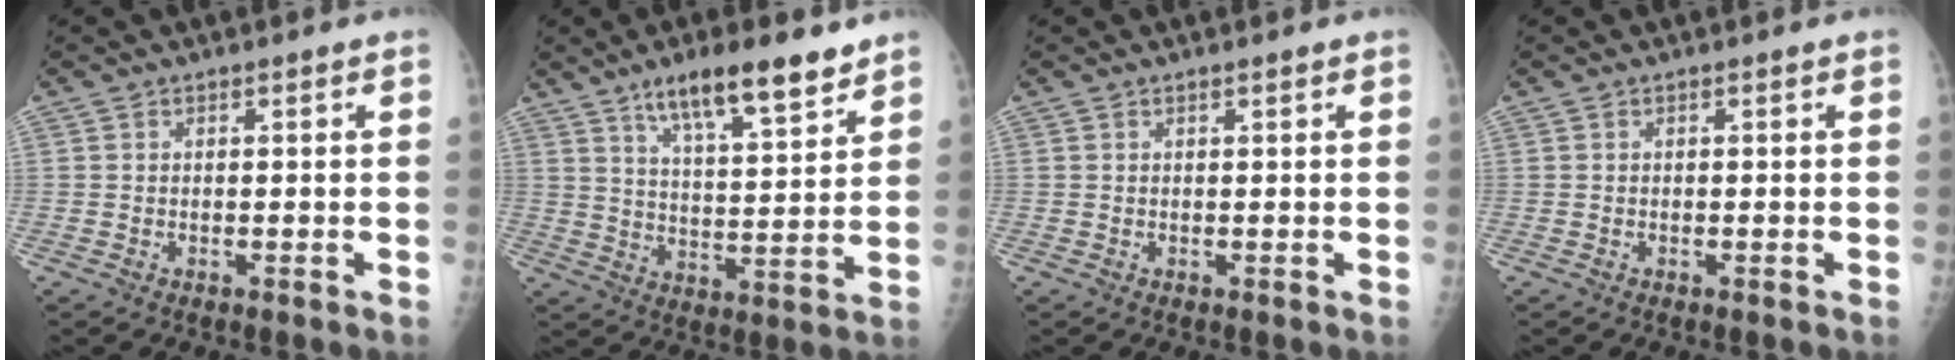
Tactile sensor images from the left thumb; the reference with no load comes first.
{"total": 13.4, "force": [9.2, 3.4, 9.1], "torque": [-0.128, -0.046, 0.154]}
{"total": 0.5, "force": [0.4, 0.1, 0.4], "torque": [-0.006, 0.000, 0.005]}
{"total": 0.0}